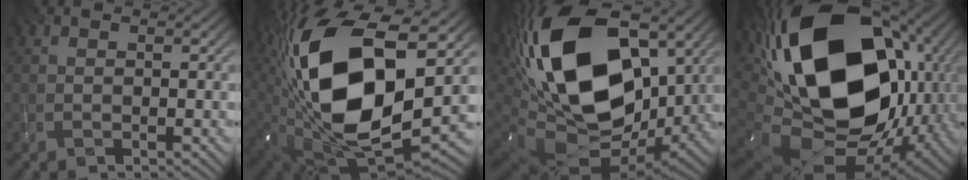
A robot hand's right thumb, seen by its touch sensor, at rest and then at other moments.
{"total": 19.0, "force": [3.2, 10.2, 15.7], "torque": [-0.336, -0.022, 0.065]}
{"total": 21.3, "force": [4.3, 13.0, 16.4], "torque": [-0.360, 0.007, 0.076]}
{"total": 22.6, "force": [2.9, 14.4, 17.2], "torque": [-0.366, -0.033, 0.078]}